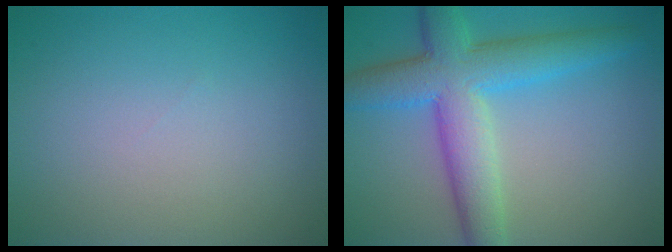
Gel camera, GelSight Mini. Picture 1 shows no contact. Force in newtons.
{"total": 7.7, "press": 7.7, "slide": 0.2}